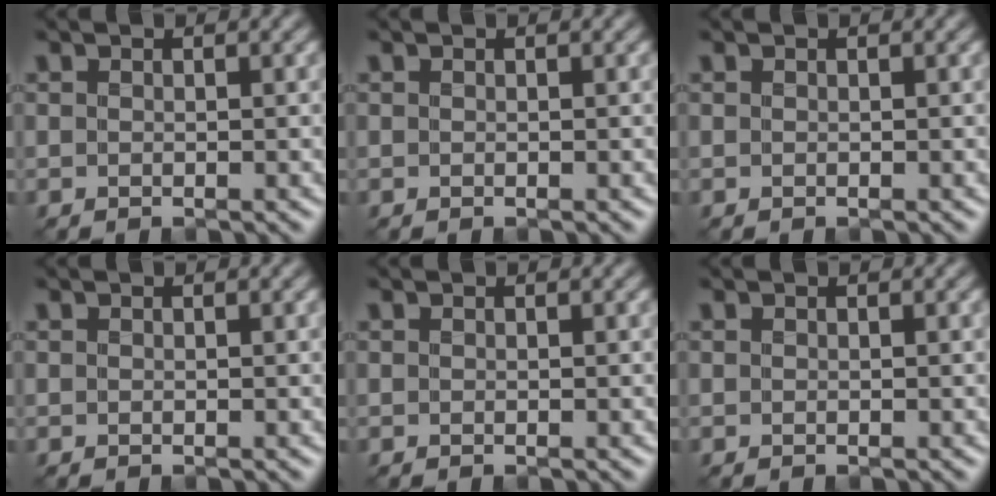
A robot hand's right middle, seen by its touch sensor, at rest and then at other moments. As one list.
[{"total": 0.0}, {"total": 0.0}, {"total": 0.0}, {"total": 0.0}, {"total": 0.0}]